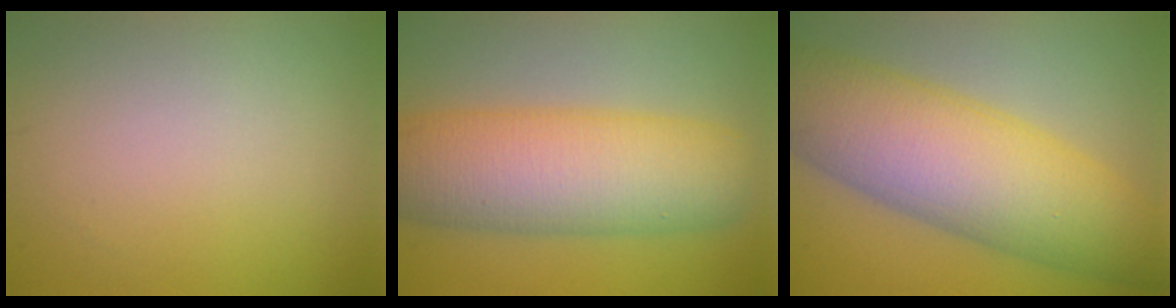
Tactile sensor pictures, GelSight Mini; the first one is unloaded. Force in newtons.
{"total": 10.4, "press": 10.4, "slide": 0.3}
{"total": 11.8, "press": 11.8, "slide": 0.0}